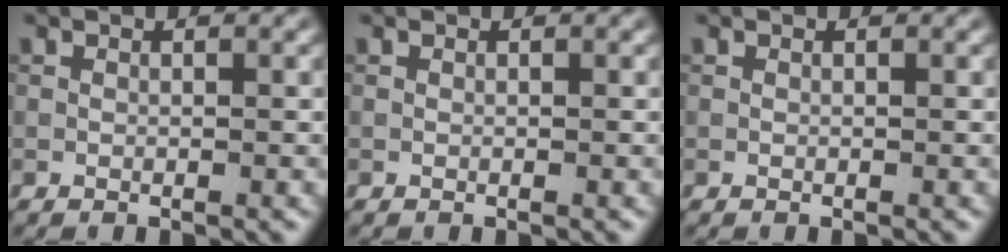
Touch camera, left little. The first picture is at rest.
{"total": 0.0}
{"total": 0.0}